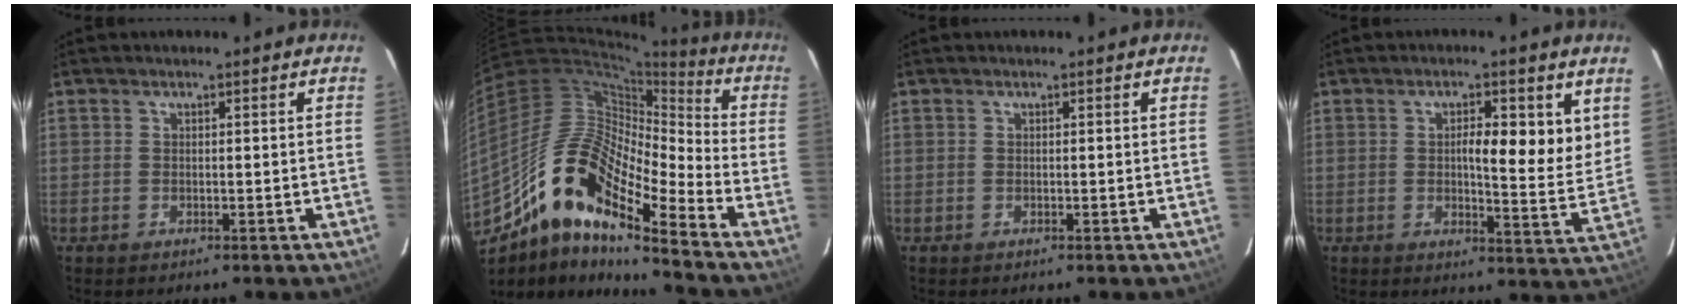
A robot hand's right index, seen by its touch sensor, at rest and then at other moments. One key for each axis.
{"total": 18.9, "fx": -10.9, "fy": 4.6, "fz": 14.7, "tx": -0.283, "ty": 0.026, "tz": -0.188}
{"total": 0.0}
{"total": 8.9, "fx": 3.0, "fy": 2.3, "fz": 8.1, "tx": -0.103, "ty": -0.004, "tz": 0.039}